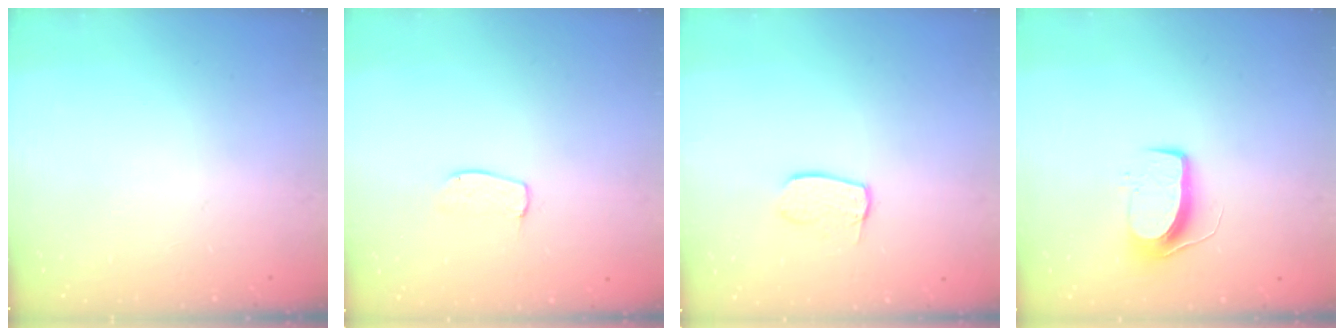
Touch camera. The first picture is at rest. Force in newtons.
{"total": 4.5, "press": 4.5, "slide": 0.3}
{"total": 6.3, "press": 6.3, "slide": 0.2}
{"total": 9.3, "press": 9.3, "slide": 0.5}